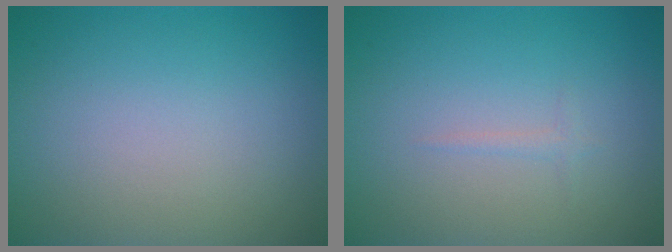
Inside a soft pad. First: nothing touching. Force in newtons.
{"total": 0.6, "press": 0.6, "slide": 0.0}